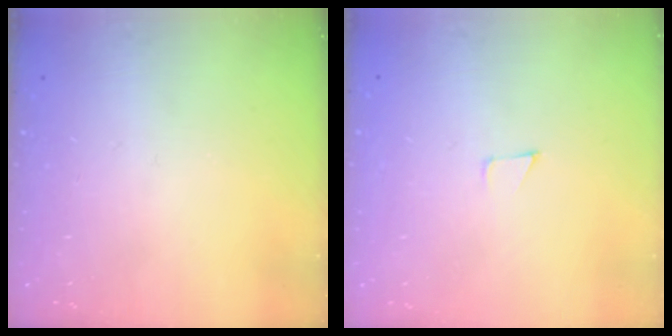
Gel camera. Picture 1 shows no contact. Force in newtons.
{"total": 2.7, "press": 2.7, "slide": 0.2}